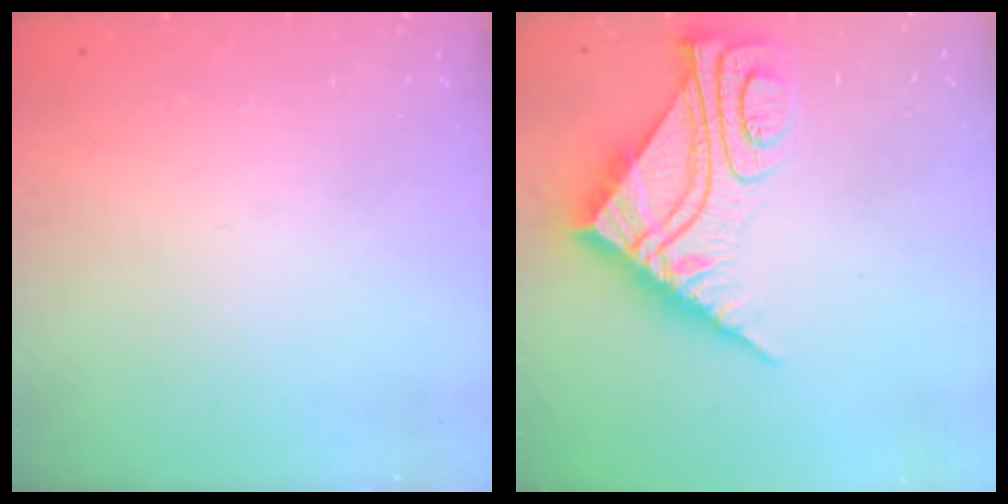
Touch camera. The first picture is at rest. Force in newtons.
{"total": 10.9, "press": 10.9, "slide": 1.3}